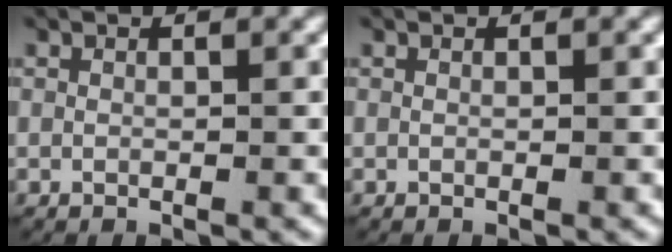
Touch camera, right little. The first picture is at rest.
{"total": 0.0}